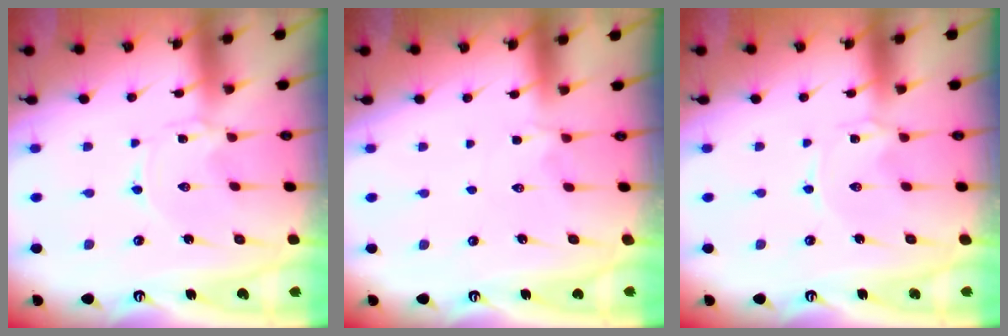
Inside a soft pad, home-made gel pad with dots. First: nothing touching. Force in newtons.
{"total": 1.1, "press": 0.9, "slide": 0.6}
{"total": 0.0}